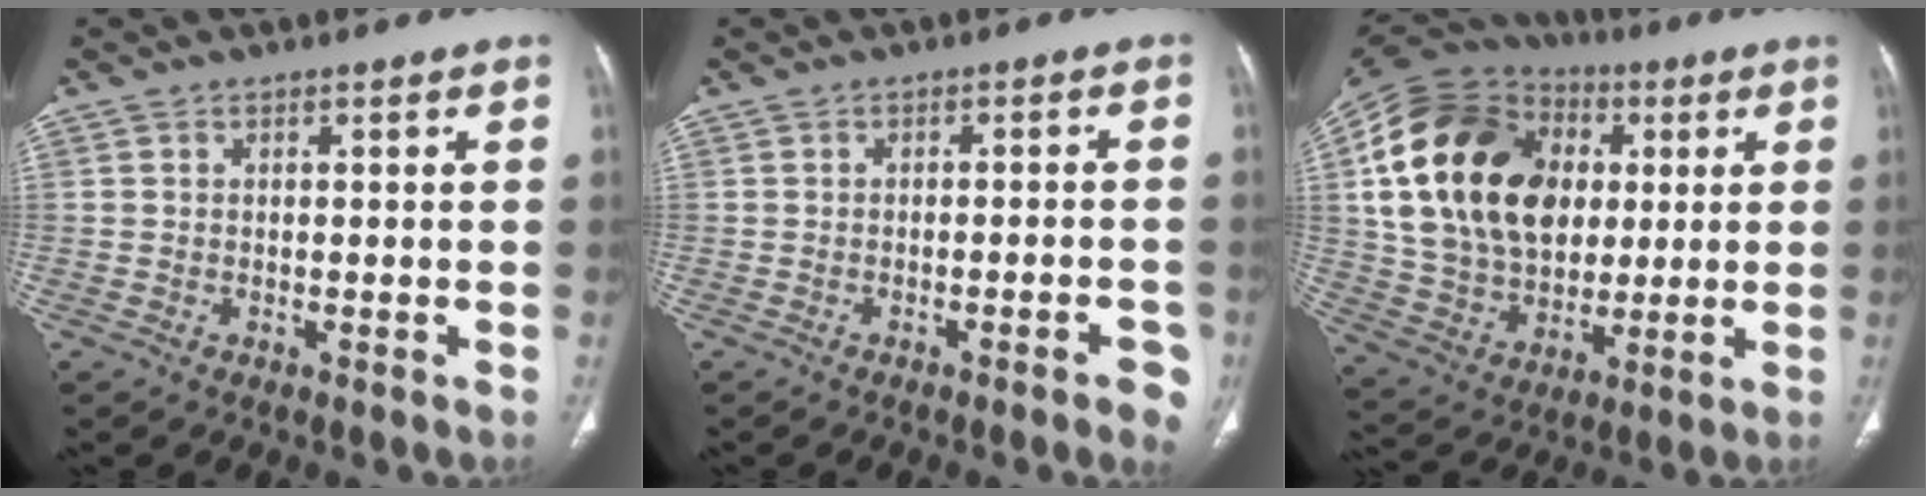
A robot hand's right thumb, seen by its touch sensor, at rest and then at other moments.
{"total": 4.6, "force": [-2.4, 0.9, 3.8], "torque": [-0.047, 0.010, -0.026]}
{"total": 28.5, "force": [5.5, 20.1, 19.4], "torque": [-0.355, 0.014, 0.102]}